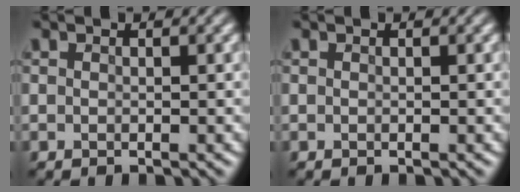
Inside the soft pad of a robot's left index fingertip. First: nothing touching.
{"total": 0.0}